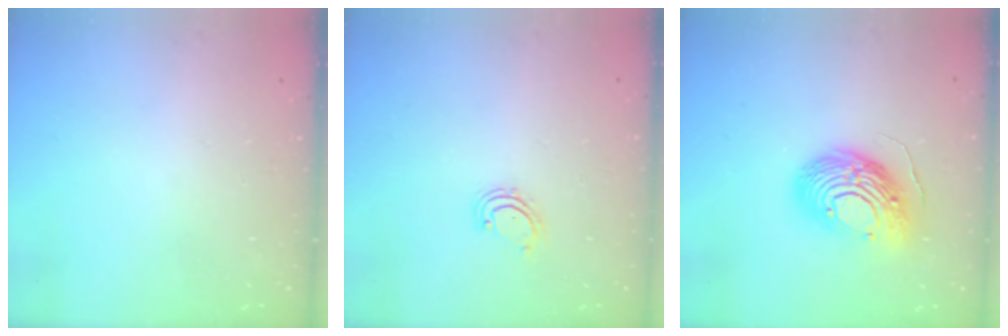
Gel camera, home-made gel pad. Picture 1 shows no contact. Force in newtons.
{"total": 2.6, "press": 2.6, "slide": 0.3}
{"total": 13.7, "press": 13.5, "slide": 2.3}